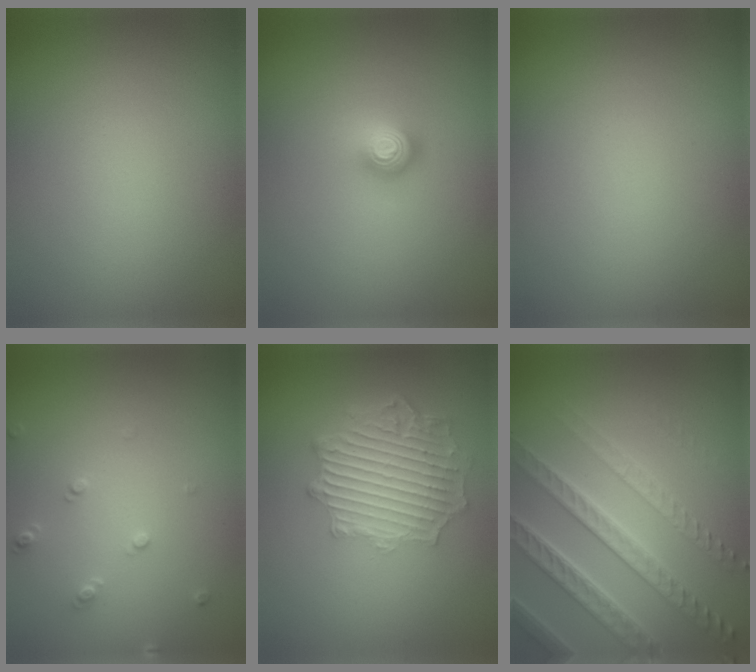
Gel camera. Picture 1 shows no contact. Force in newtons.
{"total": 2.3, "press": 1.5, "slide": 1.8}
{"total": 0.0}
{"total": 1.3, "press": 1.2, "slide": 0.3}
{"total": 6.3, "press": 4.8, "slide": 4.1}
{"total": 6.8, "press": 4.9, "slide": 4.8}